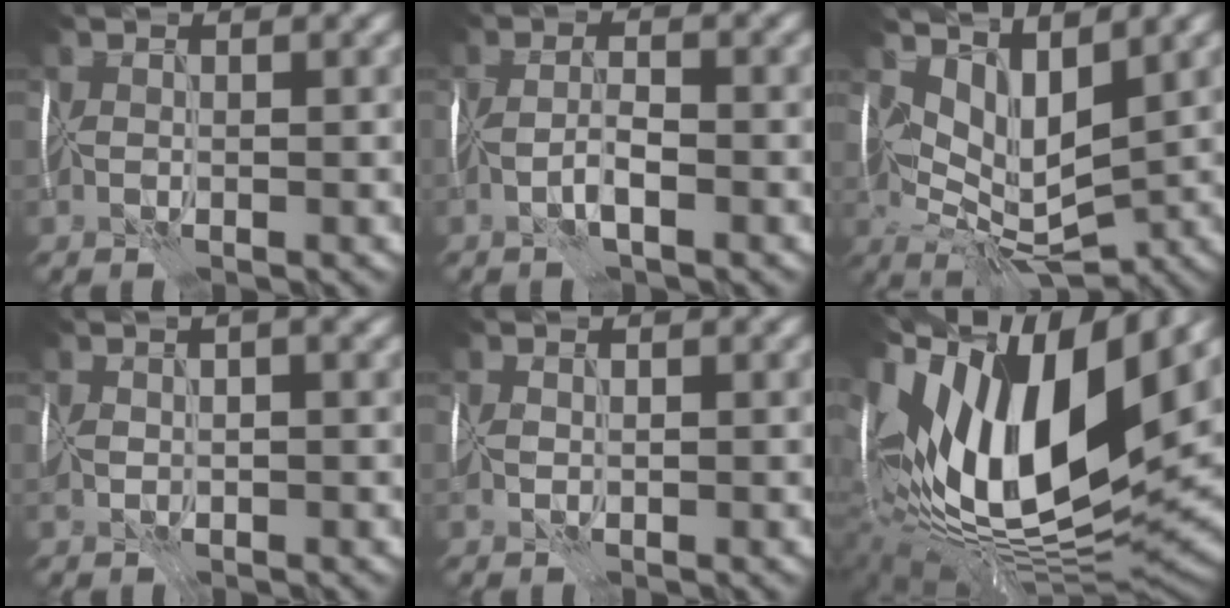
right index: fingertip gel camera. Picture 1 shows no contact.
{"total": 1.9, "force": [-0.8, 0.3, 1.7], "torque": [-0.033, 0.006, -0.021]}
{"total": 6.2, "force": [2.3, 3.1, 4.9], "torque": [-0.090, -0.011, 0.050]}
{"total": 3.1, "force": [0.3, 1.6, 2.6], "torque": [-0.043, 0.005, 0.006]}
{"total": 1.2, "force": [-0.3, 0.8, 0.8], "torque": [-0.018, -0.002, -0.008]}
{"total": 17.6, "force": [4.6, 7.9, 15.0], "torque": [-0.288, 0.019, 0.075]}